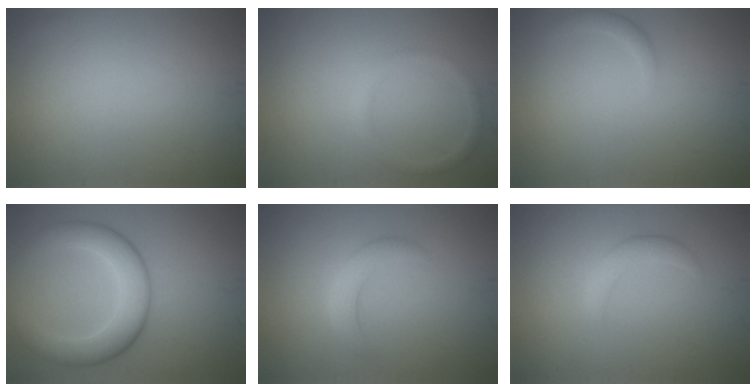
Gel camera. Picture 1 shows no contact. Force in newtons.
{"total": 1.3, "press": 1.3, "slide": 0.1}
{"total": 1.0, "press": 0.9, "slide": 0.1}
{"total": 6.6, "press": 6.6, "slide": 0.0}
{"total": 2.5, "press": 2.5, "slide": 0.1}
{"total": 1.9, "press": 1.9, "slide": 0.1}